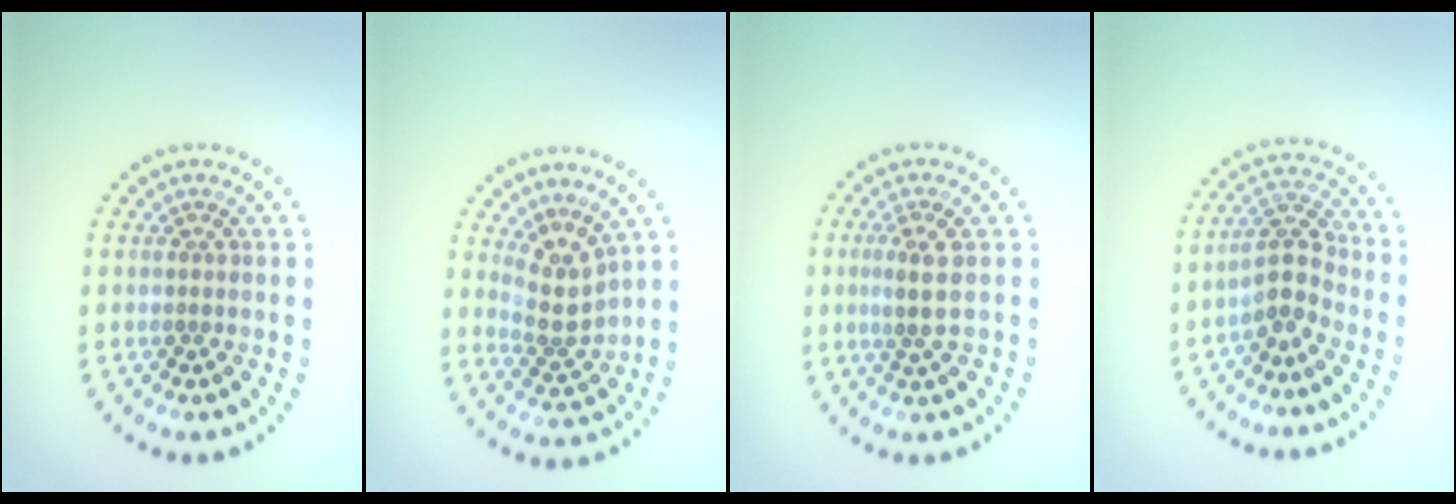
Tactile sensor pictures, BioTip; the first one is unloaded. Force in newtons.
{"total": 2.9, "press": 2.3, "slide": 1.8}
{"total": 2.4, "press": 2.1, "slide": 1.1}
{"total": 3.0, "press": 2.7, "slide": 1.4}